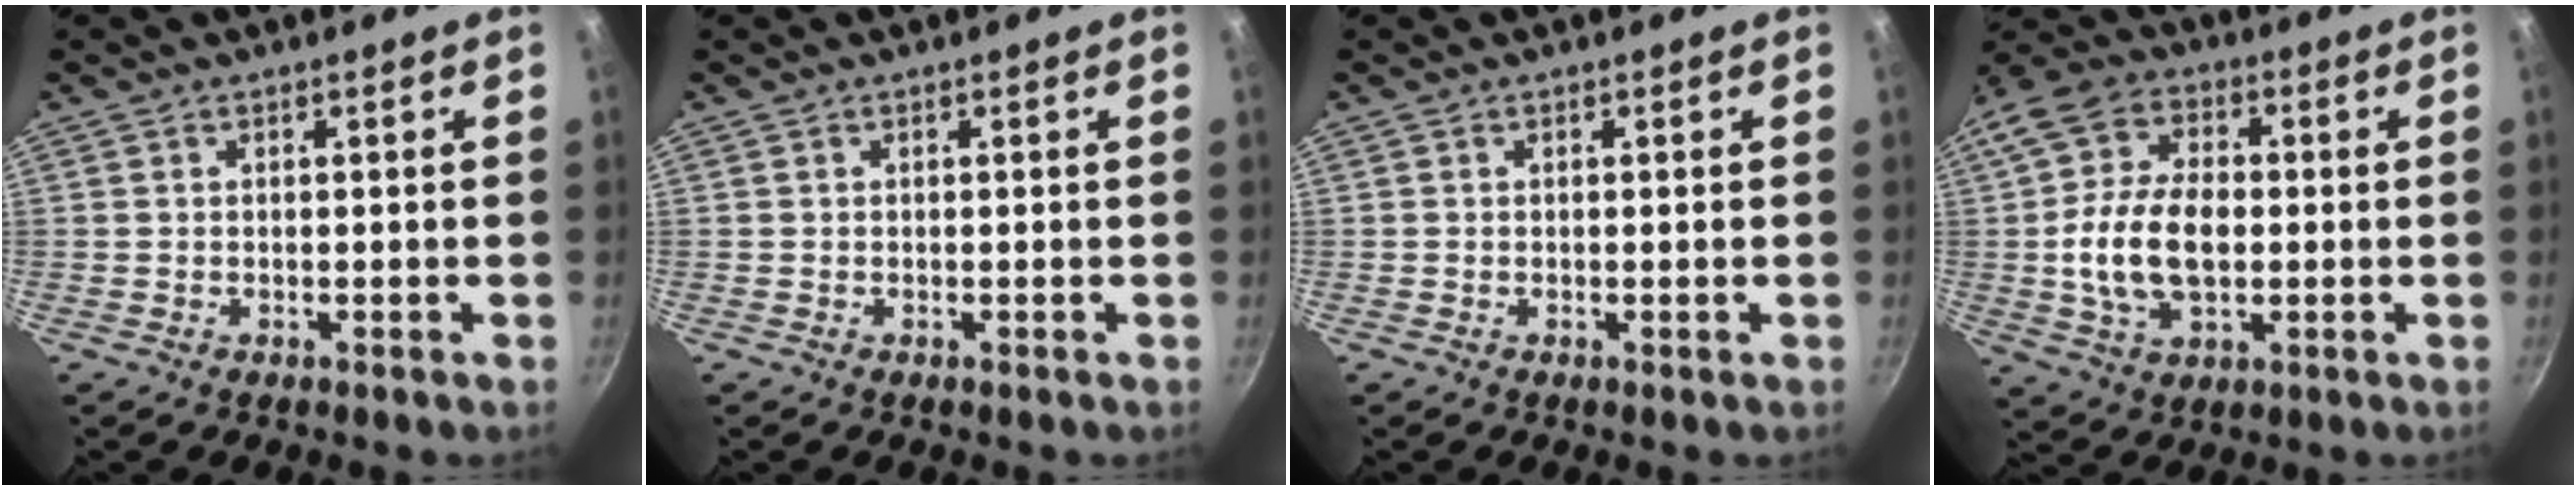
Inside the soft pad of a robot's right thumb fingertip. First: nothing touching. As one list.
[{"total": 0.0}, {"total": 0.0}, {"total": 16.4, "force": [-0.4, 10.9, 12.2], "torque": [-0.221, 0.018, -0.014]}]